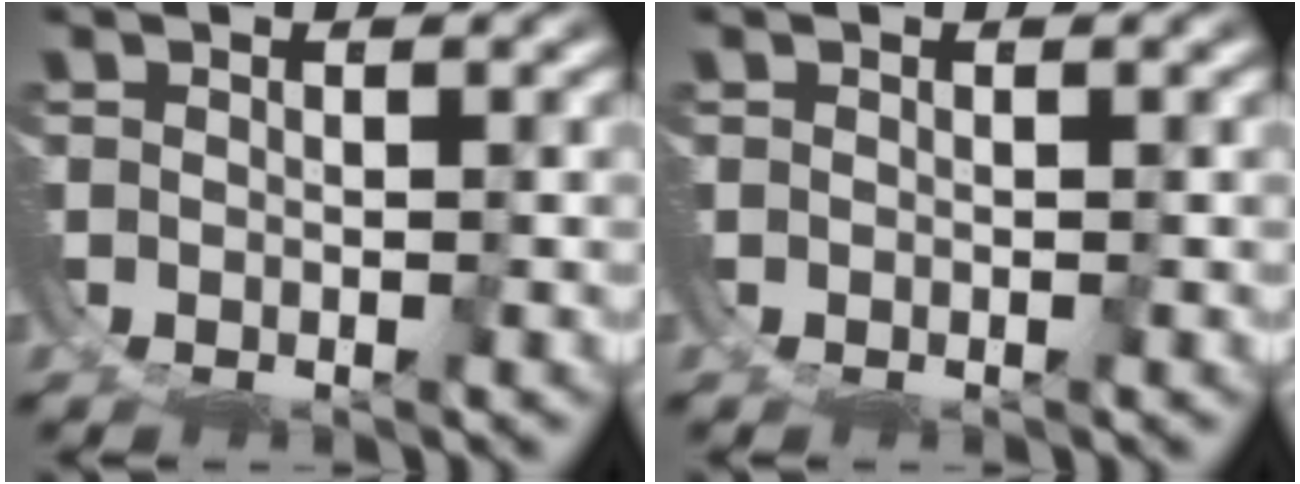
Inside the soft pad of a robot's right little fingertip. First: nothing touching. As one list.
[{"total": 0.0}]